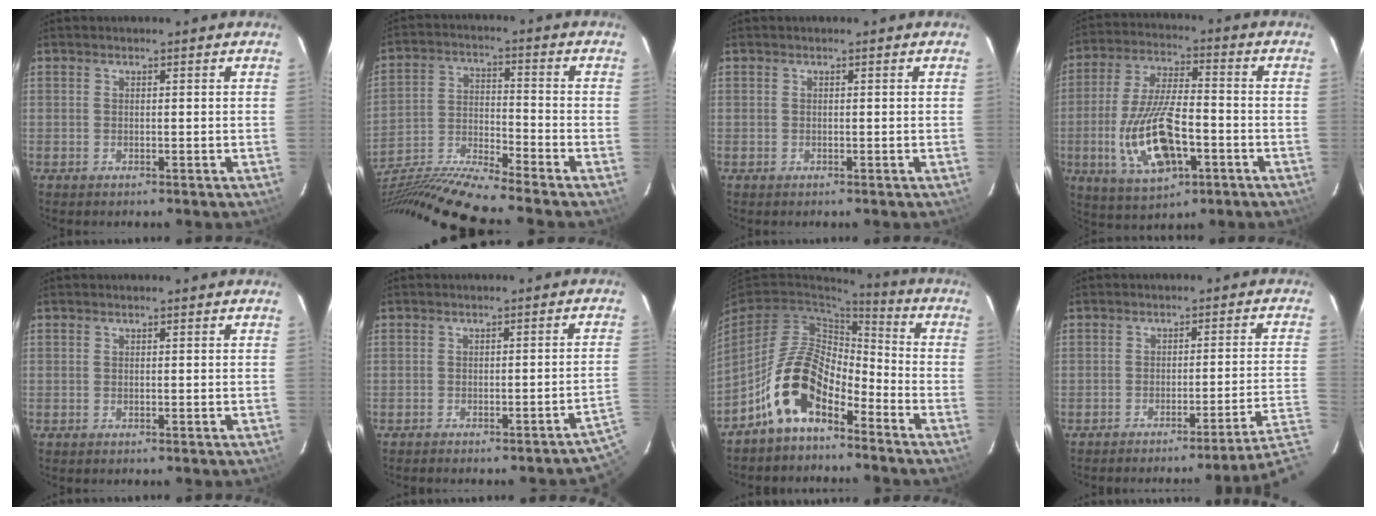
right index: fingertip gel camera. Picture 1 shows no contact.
{"total": 17.0, "force": [-15.4, -2.3, 7.0], "torque": [-0.143, -0.034, -0.293]}
{"total": 0.0}
{"total": 16.0, "force": [-4.8, 6.5, 13.7], "torque": [-0.291, -0.009, -0.078]}
{"total": 0.0}
{"total": 7.6, "force": [-6.0, 0.3, 4.6], "torque": [-0.053, 0.000, -0.067]}
{"total": 11.6, "force": [-7.2, 5.3, 7.4], "torque": [-0.145, 0.020, -0.138]}
{"total": 8.9, "force": [-7.0, -4.7, 3.0], "torque": [-0.038, -0.020, -0.092]}